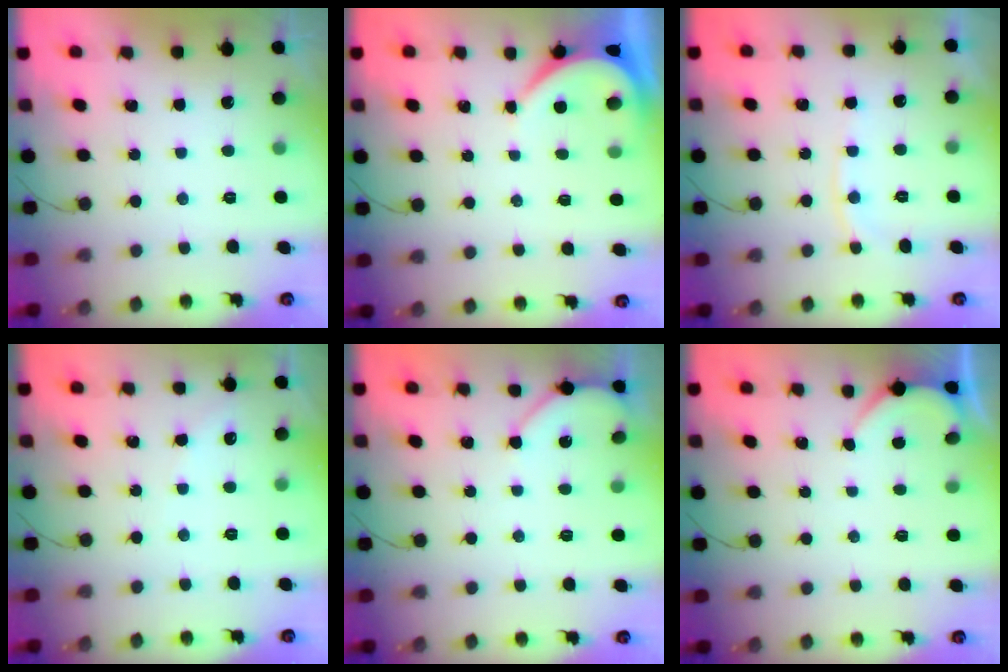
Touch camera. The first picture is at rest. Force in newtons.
{"total": 4.0, "press": 3.9, "slide": 0.6}
{"total": 7.0, "press": 6.9, "slide": 1.0}
{"total": 2.7, "press": 2.7, "slide": 0.5}
{"total": 3.3, "press": 3.2, "slide": 0.4}
{"total": 2.1, "press": 2.1, "slide": 0.3}